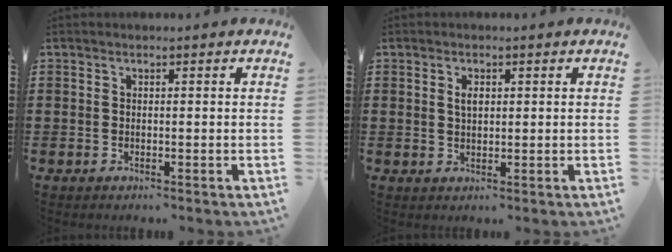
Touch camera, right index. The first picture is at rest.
{"total": 1.9, "force": [0.5, 0.9, 1.6], "torque": [-0.033, 0.005, 0.007]}